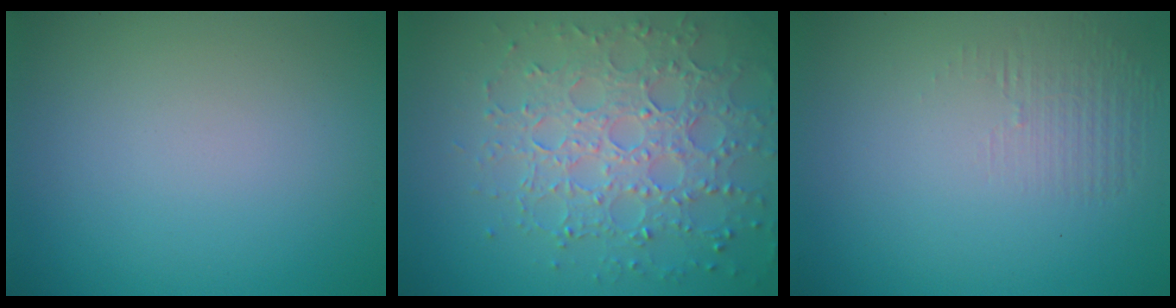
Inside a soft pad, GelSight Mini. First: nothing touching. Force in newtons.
{"total": 6.5, "press": 5.3, "slide": 3.9}
{"total": 1.2, "press": 0.1, "slide": 1.2}